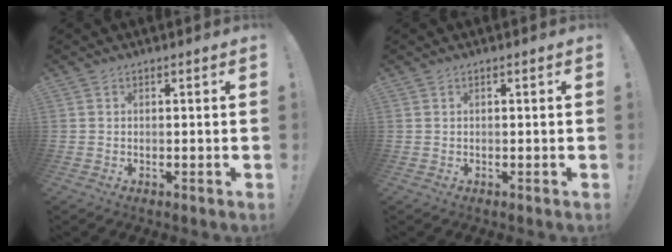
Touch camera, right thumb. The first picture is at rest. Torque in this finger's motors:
{"motor_torque": [-0.43, 0.17, 0.19, -0.07, 0.03]}